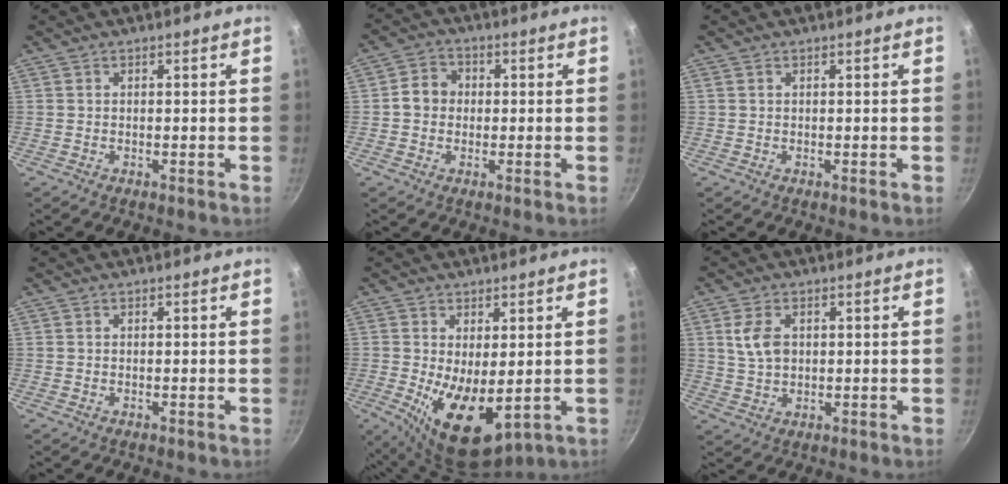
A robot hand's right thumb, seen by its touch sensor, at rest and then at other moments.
{"total": 4.8, "force": [-0.1, 4.2, 2.2], "torque": [-0.016, 0.012, -0.013]}
{"total": 0.0}
{"total": 0.0}
{"total": 10.8, "force": [-0.7, 5.2, 9.5], "torque": [-0.138, -0.024, 0.005]}
{"total": 5.8, "force": [1.4, 3.8, 4.1], "torque": [-0.073, -0.003, 0.027]}